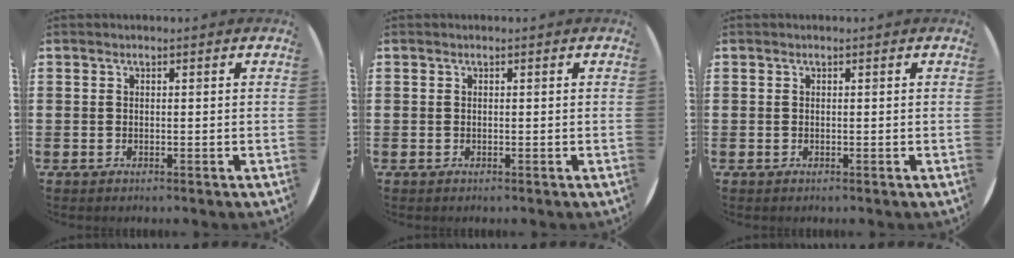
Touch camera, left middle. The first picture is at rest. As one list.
[{"total": 0.0}, {"total": 0.0}]